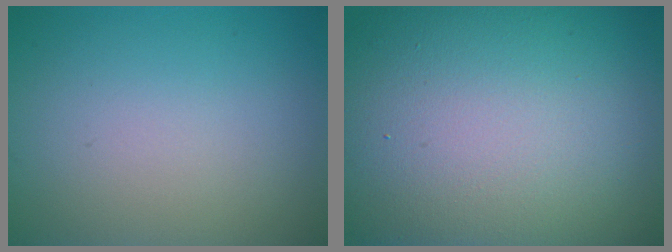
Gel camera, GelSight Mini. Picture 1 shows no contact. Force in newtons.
{"total": 21.1, "press": 21.1, "slide": 0.7}